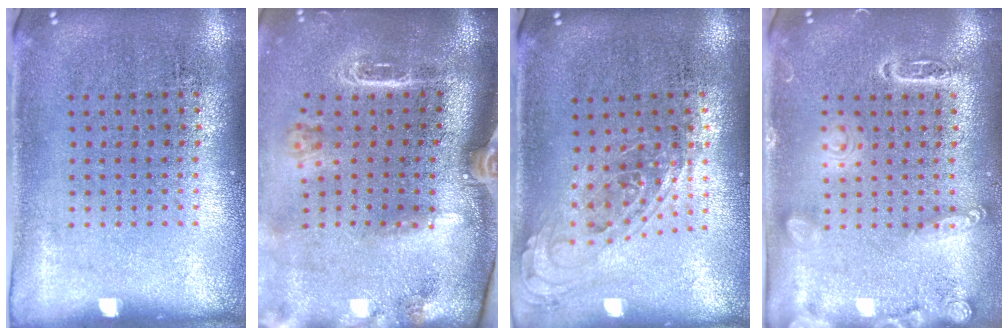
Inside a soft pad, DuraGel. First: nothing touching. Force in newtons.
{"total": 2.9, "press": 2.0, "slide": 2.0}
{"total": 0.8, "press": 0.8, "slide": 0.2}
{"total": 2.8, "press": 2.8, "slide": 0.2}